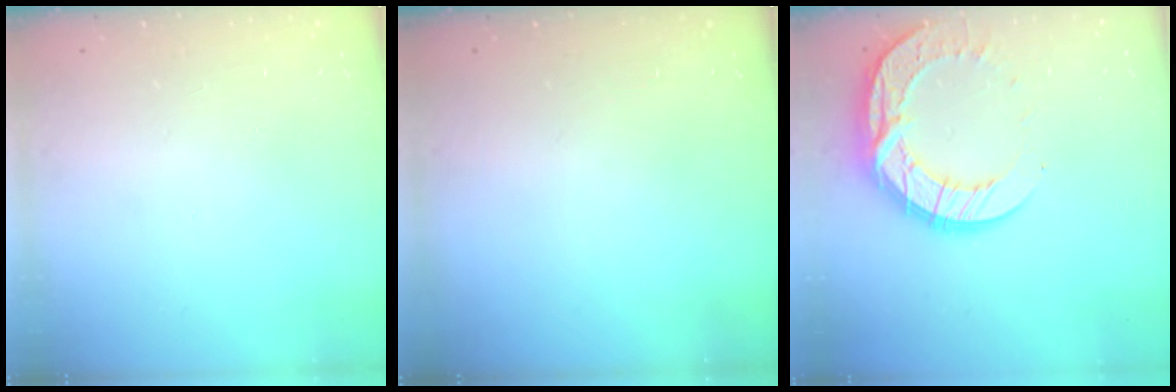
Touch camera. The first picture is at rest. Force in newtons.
{"total": 0.0}
{"total": 15.4, "press": 15.4, "slide": 1.2}